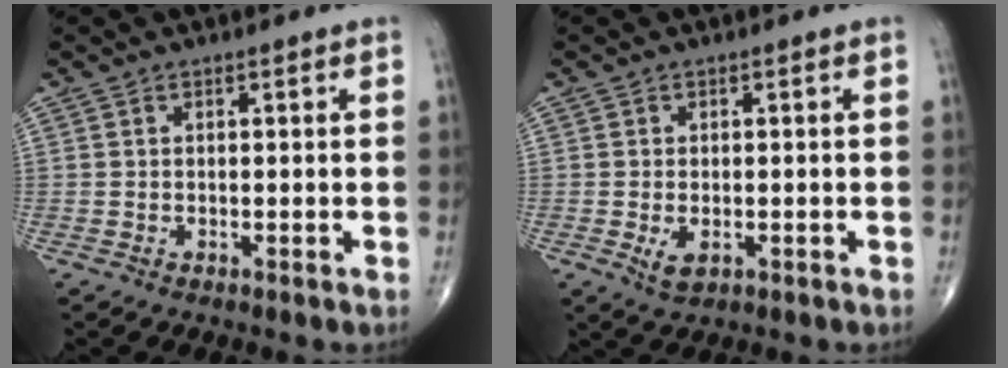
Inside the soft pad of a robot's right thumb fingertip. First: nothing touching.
{"total": 3.0, "force": [-0.8, 1.7, 2.3], "torque": [-0.039, -0.004, -0.008]}